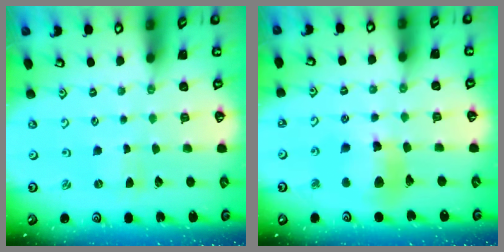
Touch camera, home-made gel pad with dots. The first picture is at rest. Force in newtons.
{"total": 12.1, "press": 12.0, "slide": 1.5}